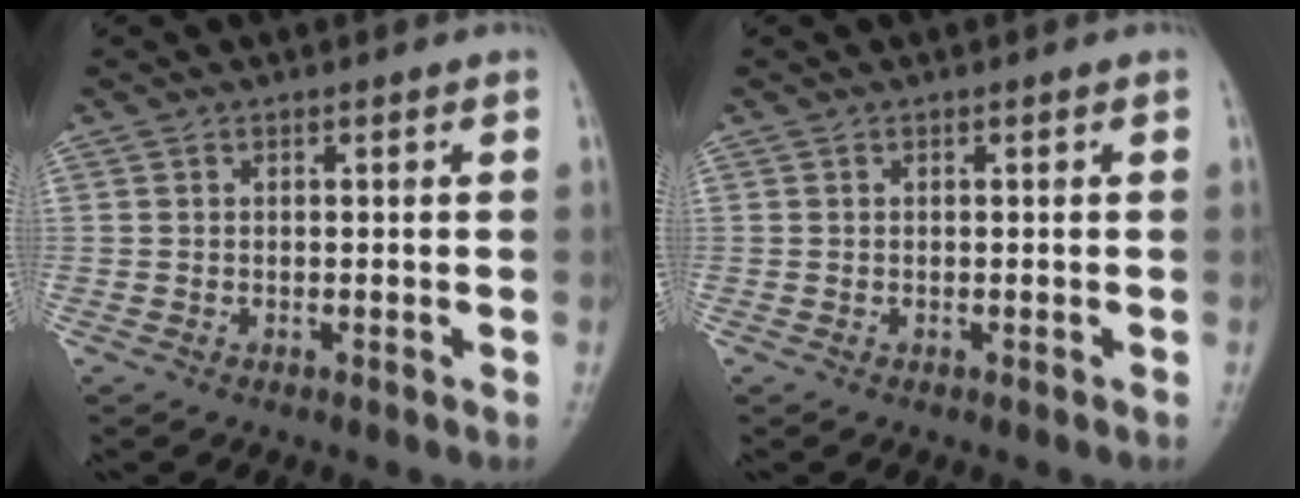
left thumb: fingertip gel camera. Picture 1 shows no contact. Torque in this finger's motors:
{"motor_torque": [0.08, 0.09, 0.00, 0.00, 0.02]}